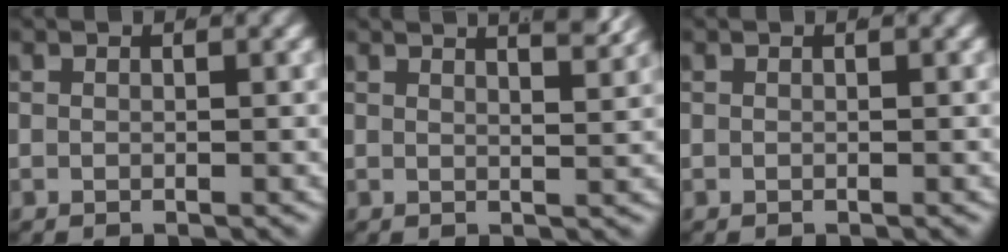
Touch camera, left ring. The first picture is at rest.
{"total": 5.4, "force": [4.0, 1.2, 3.4], "torque": [-0.035, 0.006, 0.061]}
{"total": 0.0}